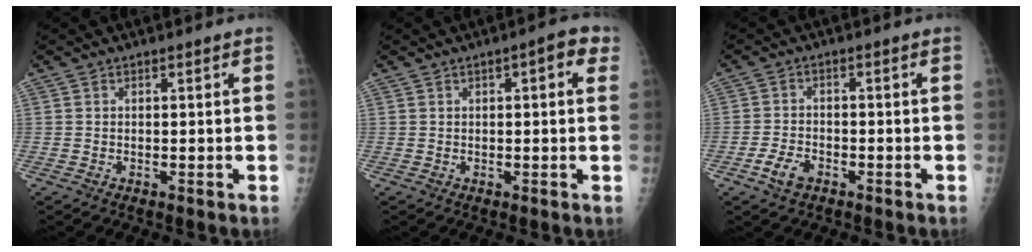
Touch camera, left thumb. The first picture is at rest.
{"total": 4.3, "force": [1.7, 1.6, 3.7], "torque": [-0.036, 0.003, 0.014]}
{"total": 4.1, "force": [-2.2, 2.4, 2.4], "torque": [-0.044, 0.010, -0.041]}